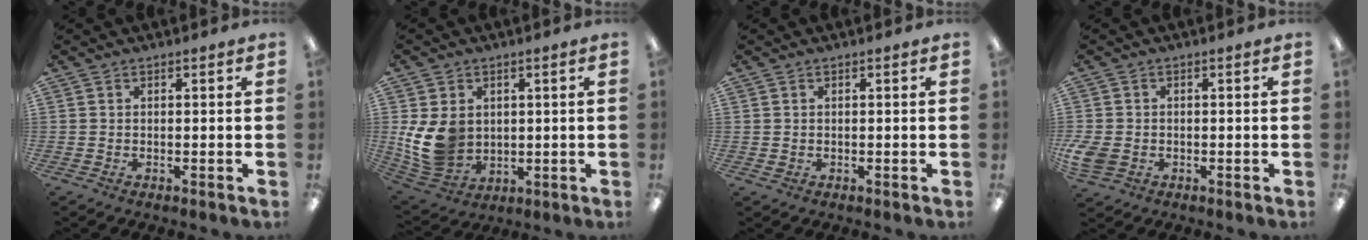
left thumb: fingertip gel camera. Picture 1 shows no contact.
{"total": 11.9, "force": [1.2, 9.6, 7.0], "torque": [-0.162, -0.005, 0.028]}
{"total": 0.7, "force": [0.4, 0.6, 0.3], "torque": [-0.006, 0.004, 0.006]}
{"total": 4.7, "force": [-1.0, 3.7, 2.8], "torque": [-0.064, 0.002, -0.016]}